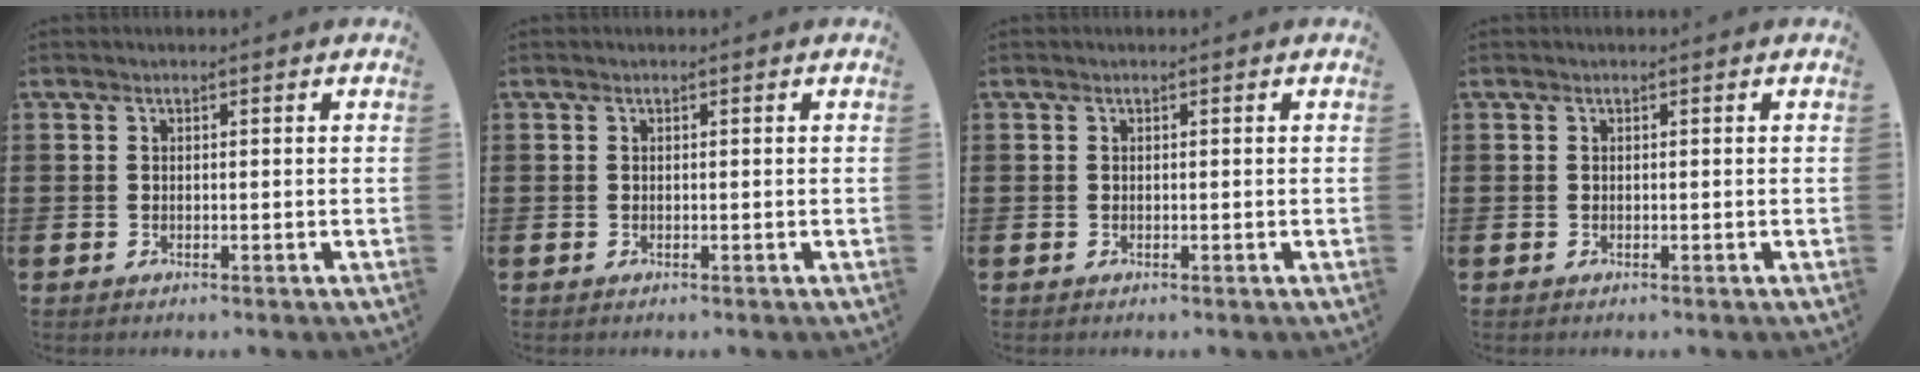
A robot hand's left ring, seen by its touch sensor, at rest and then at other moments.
{"total": 0.0}
{"total": 0.0}
{"total": 0.0}